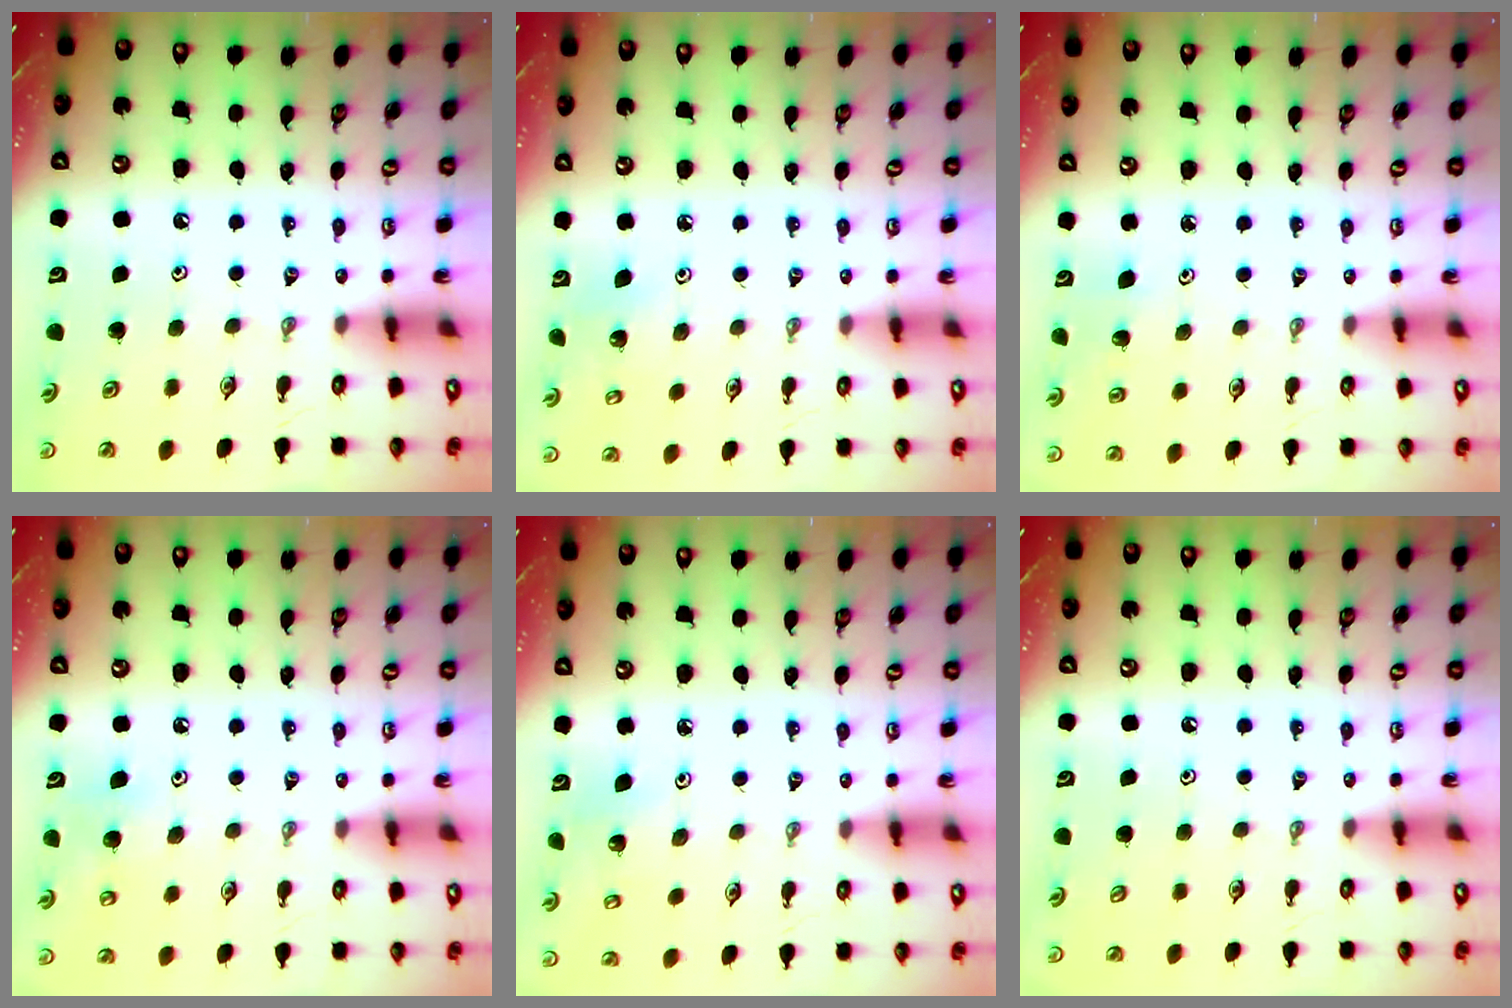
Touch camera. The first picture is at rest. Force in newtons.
{"total": 5.0, "press": 5.0, "slide": 0.5}
{"total": 2.9, "press": 2.6, "slide": 1.3}
{"total": 9.5, "press": 9.4, "slide": 1.4}
{"total": 3.5, "press": 3.2, "slide": 1.4}
{"total": 1.1, "press": 0.0, "slide": 1.1}